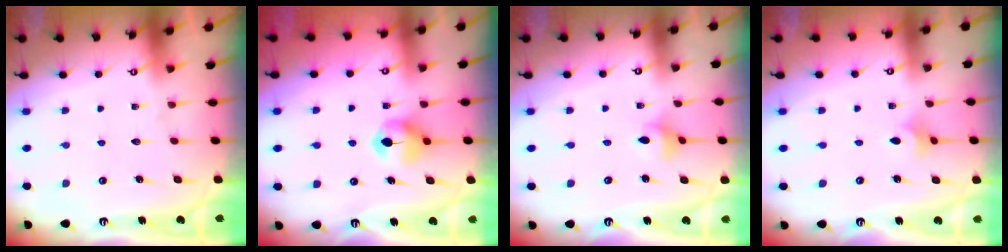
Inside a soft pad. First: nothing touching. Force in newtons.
{"total": 6.9, "press": 6.8, "slide": 0.4}
{"total": 3.0, "press": 3.0, "slide": 0.1}
{"total": 3.4, "press": 3.3, "slide": 0.9}